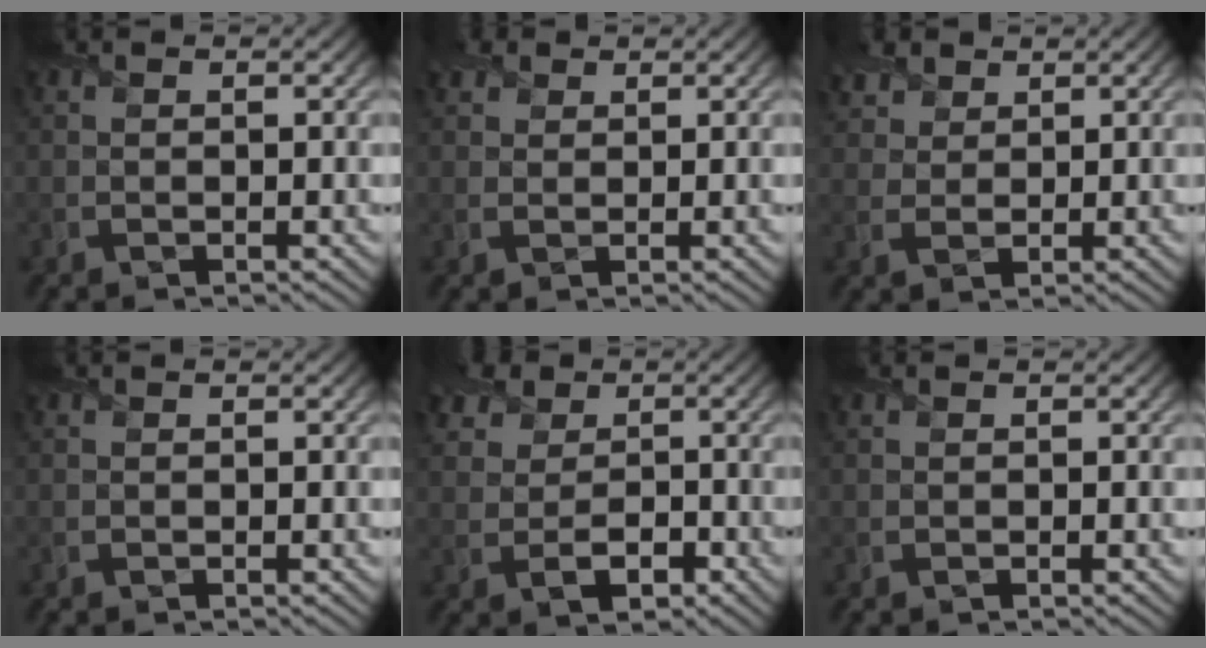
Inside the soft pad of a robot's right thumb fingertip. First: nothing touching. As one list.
[{"total": 1.8, "force": [1.3, 1.1, 0.5], "torque": [-0.014, 0.006, 0.030]}, {"total": 3.8, "force": [2.6, 2.4, 1.4], "torque": [-0.039, 0.007, 0.053]}, {"total": 0.0}, {"total": 5.8, "force": [0.6, 5.0, 3.0], "torque": [-0.068, -0.003, -0.002]}, {"total": 0.0}]